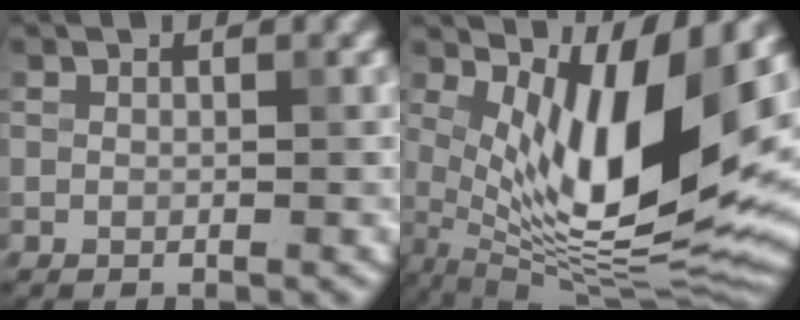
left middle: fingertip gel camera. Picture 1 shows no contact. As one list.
[{"total": 12.6, "force": [3.0, 4.3, 11.5], "torque": [-0.199, -0.020, 0.060]}]